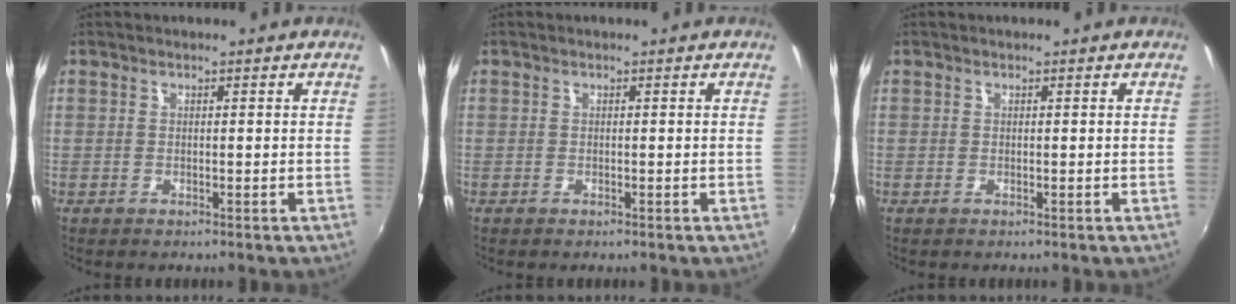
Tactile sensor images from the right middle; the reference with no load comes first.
{"total": 0.0}
{"total": 0.0}